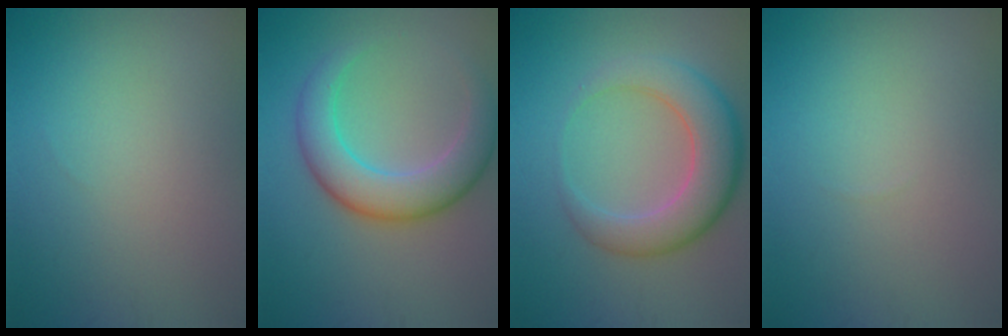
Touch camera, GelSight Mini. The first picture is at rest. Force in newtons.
{"total": 5.9, "press": 5.9, "slide": 0.2}
{"total": 6.3, "press": 6.2, "slide": 0.3}
{"total": 0.0}